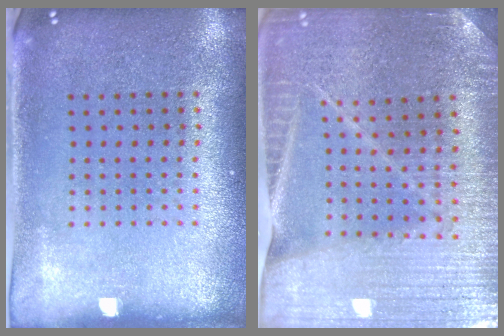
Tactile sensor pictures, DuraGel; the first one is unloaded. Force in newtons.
{"total": 3.1, "press": 3.1, "slide": 0.3}